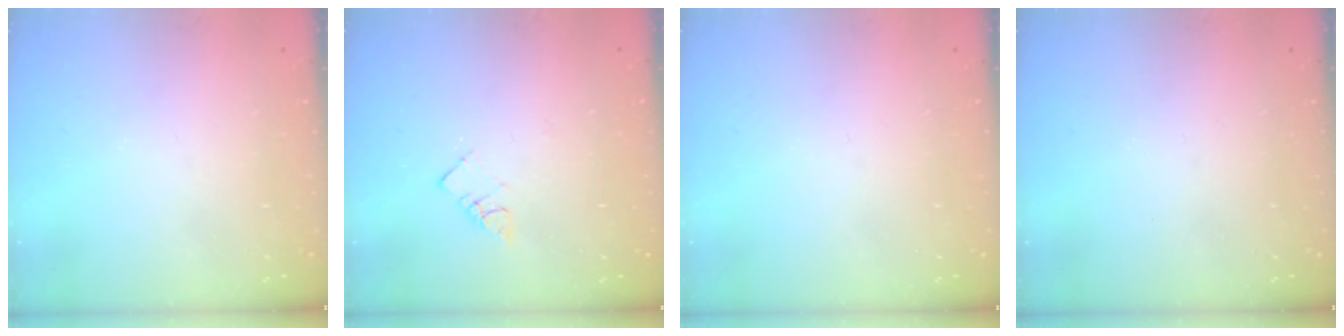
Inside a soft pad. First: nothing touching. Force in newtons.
{"total": 3.6, "press": 3.6, "slide": 0.3}
{"total": 0.0}
{"total": 0.0}